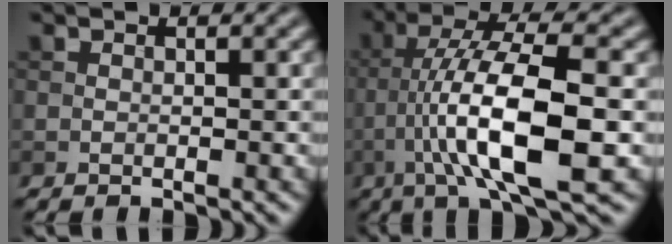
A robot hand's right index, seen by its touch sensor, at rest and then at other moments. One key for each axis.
{"total": 10.6, "fx": -2.6, "fy": 2.5, "fz": 10.0, "tx": -0.171, "ty": 0.019, "tz": -0.049}